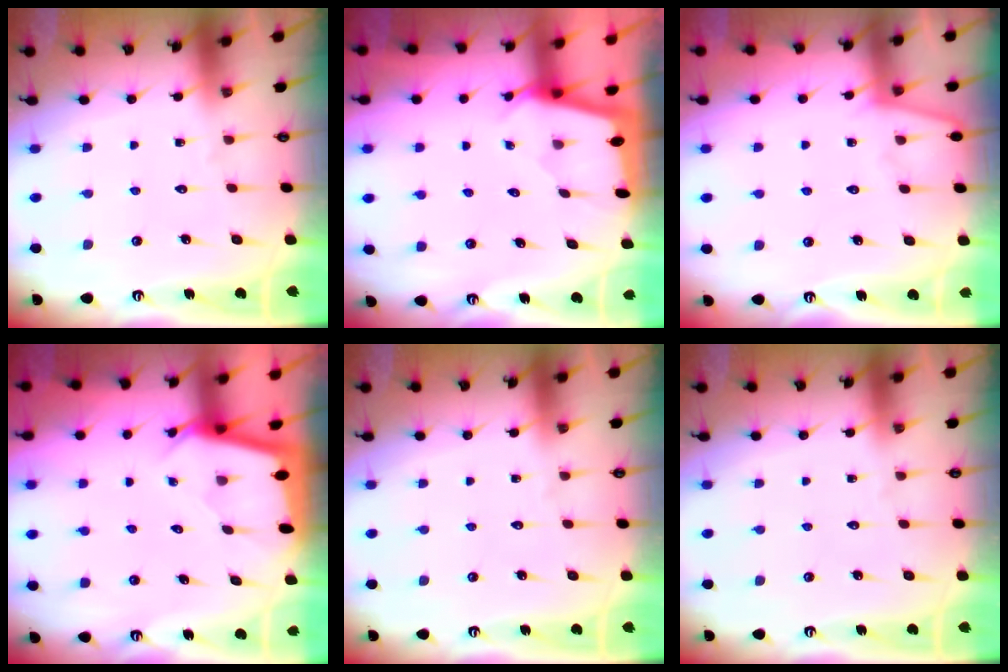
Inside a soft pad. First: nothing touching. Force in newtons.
{"total": 1.8, "press": 1.8, "slide": 0.1}
{"total": 2.4, "press": 2.4, "slide": 0.3}
{"total": 2.3, "press": 2.3, "slide": 0.1}
{"total": 0.0}
{"total": 0.0}